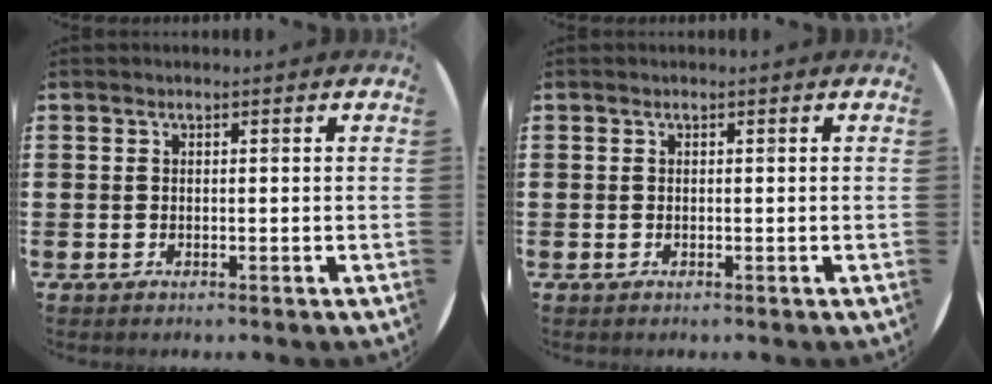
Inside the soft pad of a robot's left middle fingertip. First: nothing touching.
{"total": 0.0}